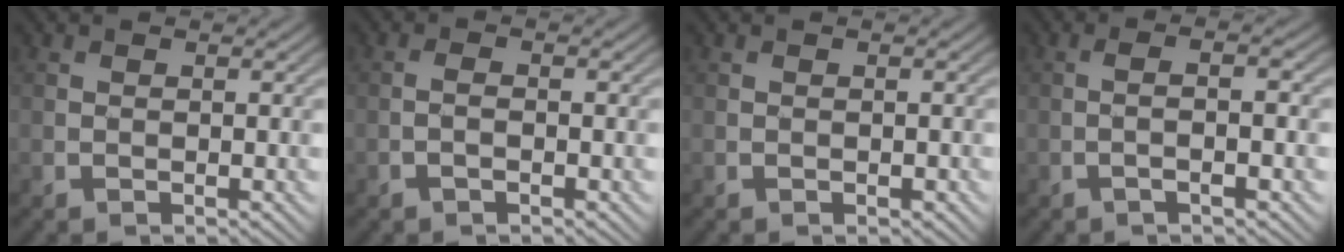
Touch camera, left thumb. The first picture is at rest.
{"total": 0.9, "force": [-0.5, 0.2, 0.8], "torque": [-0.018, 0.003, -0.014]}
{"total": 0.5, "force": [-0.3, 0.3, 0.4], "torque": [-0.006, -0.001, -0.004]}
{"total": 2.6, "force": [-0.5, 0.4, 2.5], "torque": [-0.044, 0.008, -0.020]}